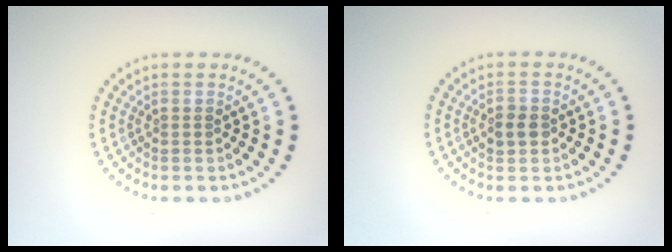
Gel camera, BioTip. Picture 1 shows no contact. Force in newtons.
{"total": 1.8, "press": 1.7, "slide": 0.2}